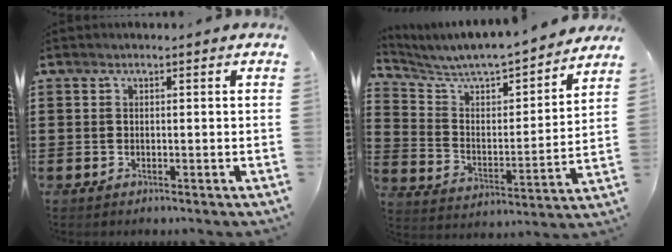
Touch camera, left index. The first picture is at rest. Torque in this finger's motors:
{"motor_torque": [0.81, 0.77, 0.43, 0.14]}